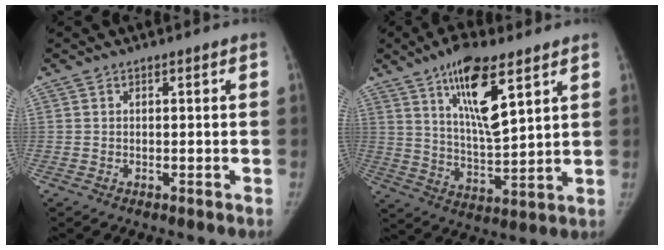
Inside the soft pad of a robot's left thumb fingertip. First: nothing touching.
{"total": 14.1, "force": [7.4, 4.2, 11.2], "torque": [-0.176, -0.041, 0.134]}